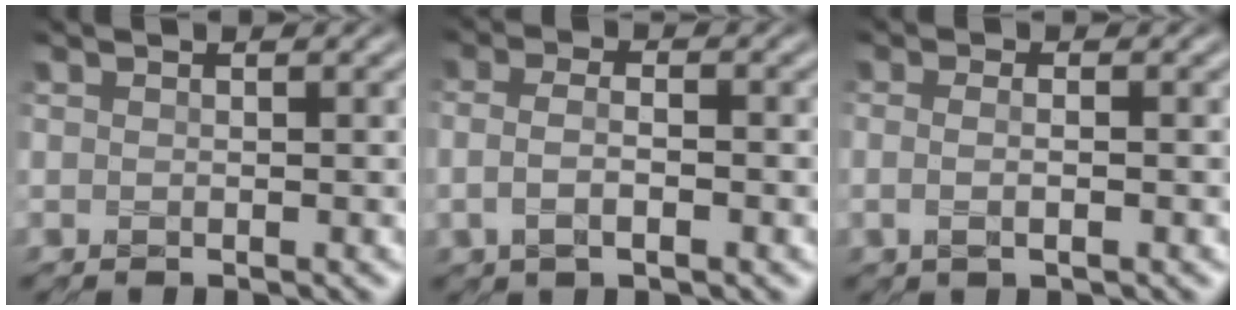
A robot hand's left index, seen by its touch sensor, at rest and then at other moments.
{"total": 3.2, "force": [-0.6, 1.3, 2.8], "torque": [-0.053, -0.004, -0.011]}
{"total": 2.2, "force": [-0.1, 0.9, 2.0], "torque": [-0.024, -0.006, -0.012]}